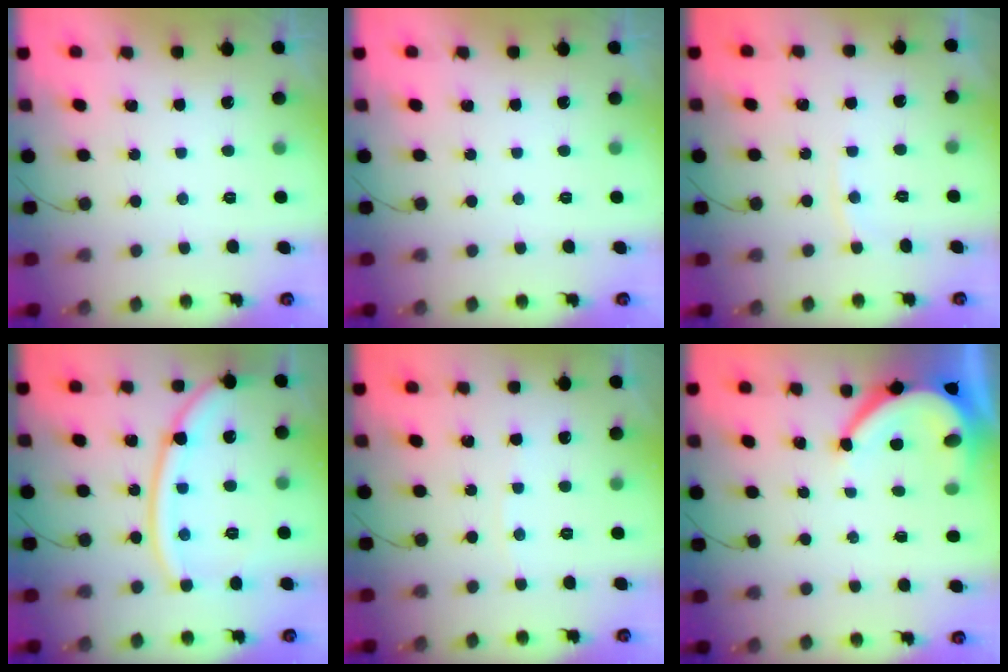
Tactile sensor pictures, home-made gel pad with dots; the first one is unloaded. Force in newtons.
{"total": 0.0}
{"total": 3.4, "press": 3.4, "slide": 0.5}
{"total": 15.3, "press": 15.2, "slide": 1.5}
{"total": 2.0, "press": 2.0, "slide": 0.3}
{"total": 8.9, "press": 8.9, "slide": 0.9}